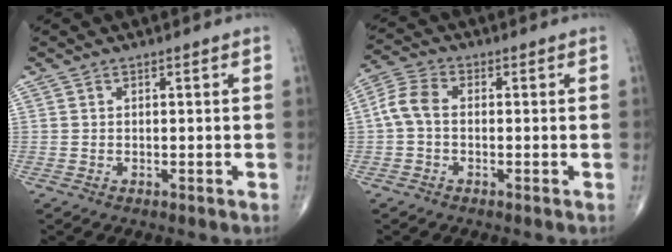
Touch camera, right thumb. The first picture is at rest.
{"total": 5.3, "force": [-0.3, 3.4, 4.1], "torque": [-0.084, 0.014, -0.017]}